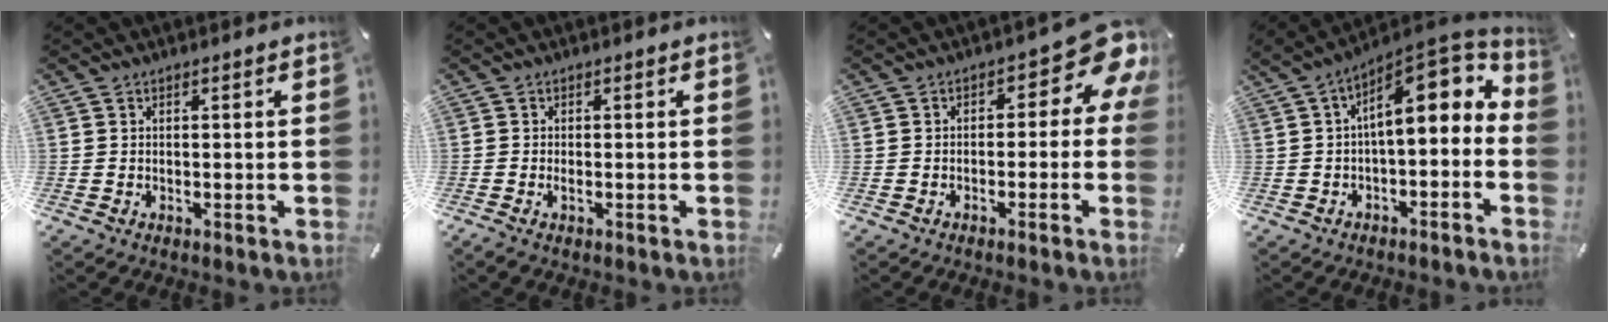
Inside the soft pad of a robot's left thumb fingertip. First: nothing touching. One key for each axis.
{"total": 1.1, "fx": -0.3, "fy": 0.4, "fz": 1.0, "tx": -0.019, "ty": -0.003, "tz": -0.005}
{"total": 8.9, "fx": 2.7, "fy": 4.6, "fz": 7.1, "tx": -0.079, "ty": -0.025, "tz": 0.043}
{"total": 12.5, "fx": 3.7, "fy": 5.7, "fz": 10.4, "tx": -0.150, "ty": -0.025, "tz": 0.061}